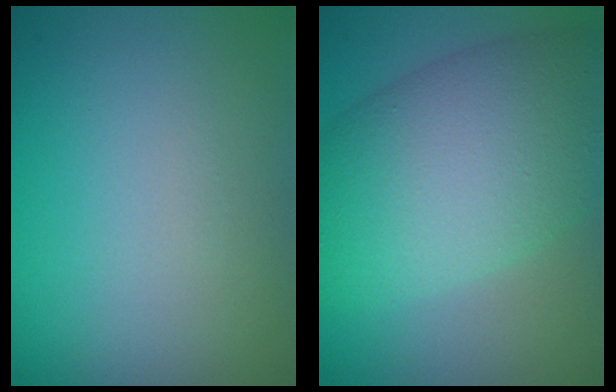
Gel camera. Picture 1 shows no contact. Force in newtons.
{"total": 10.6, "press": 10.6, "slide": 0.3}